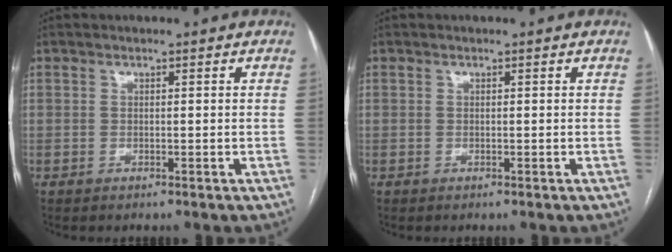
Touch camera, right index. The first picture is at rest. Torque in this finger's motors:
{"motor_torque": [0.00, 0.00, 0.00, -0.01]}